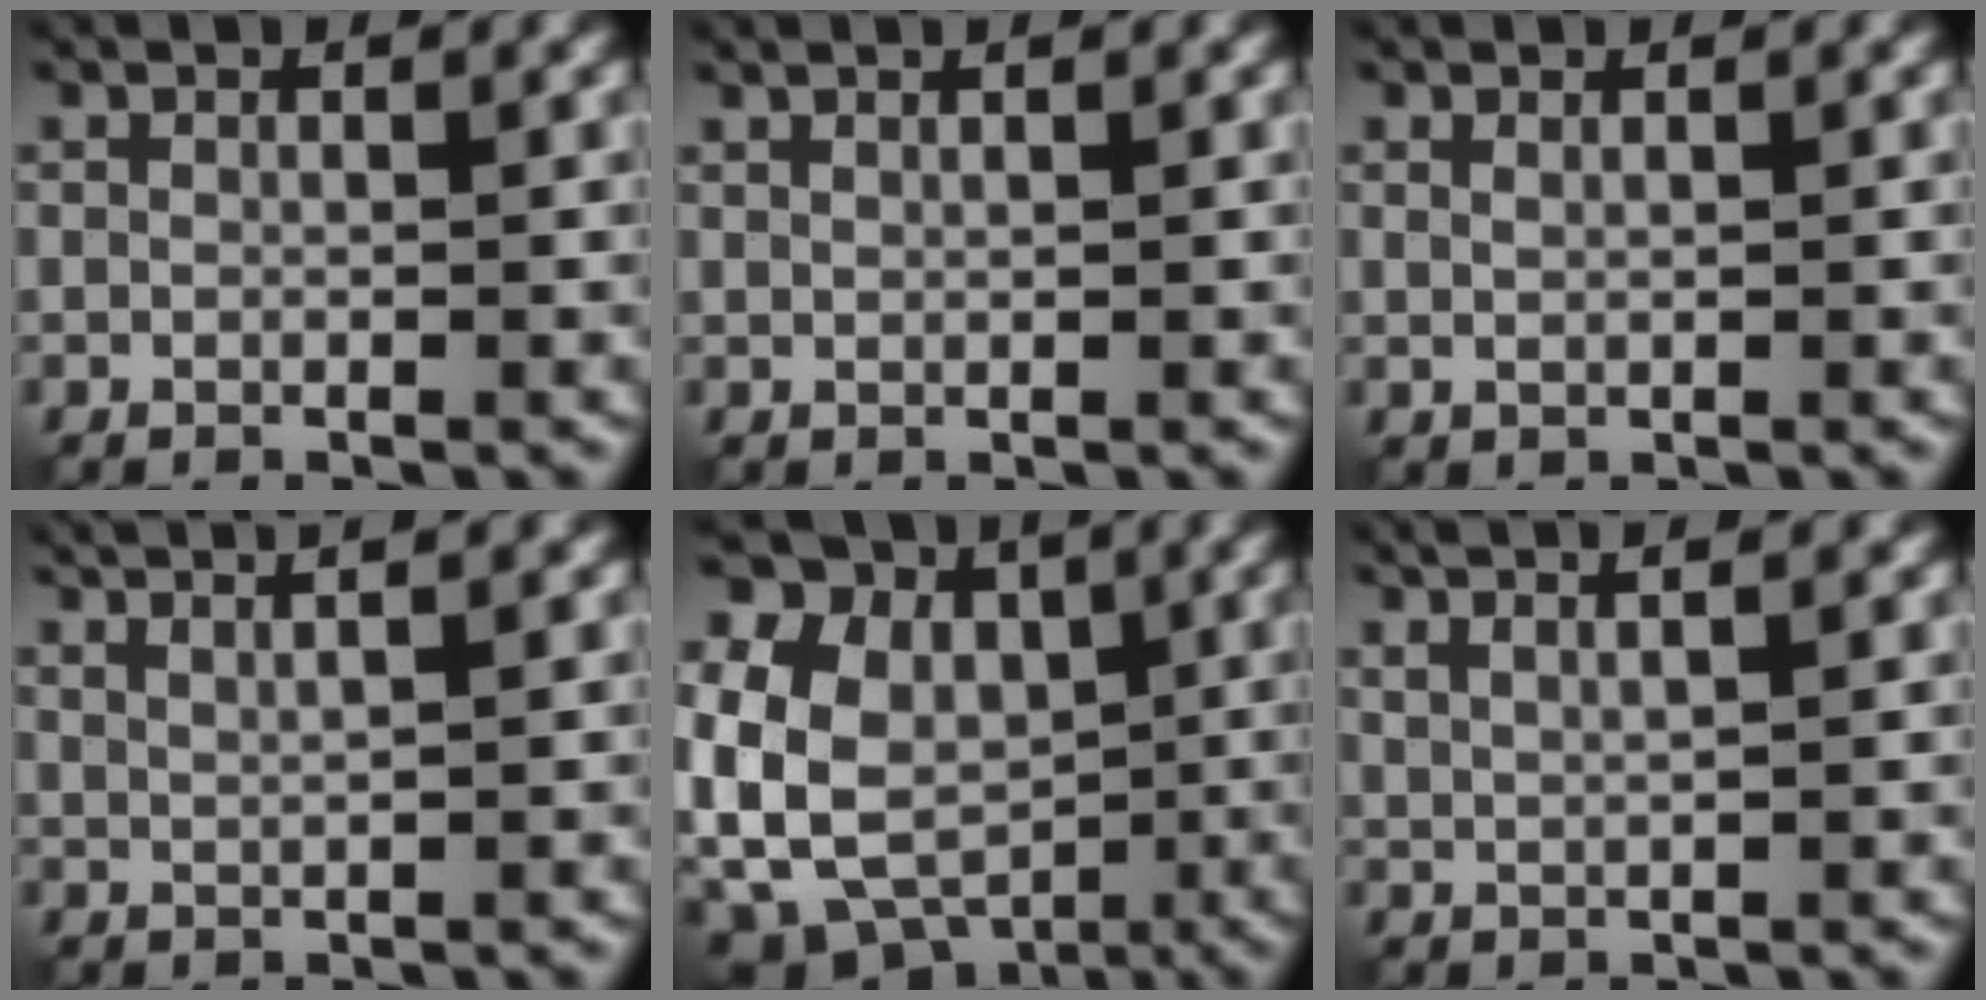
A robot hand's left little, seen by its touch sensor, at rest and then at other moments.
{"total": 1.1, "force": [0.8, 0.3, 0.7], "torque": [-0.007, 0.002, 0.004]}
{"total": 0.5, "force": [0.3, 0.1, 0.4], "torque": [-0.011, -0.004, 0.007]}
{"total": 4.2, "force": [3.1, 1.1, 2.6], "torque": [-0.028, 0.022, 0.023]}
{"total": 16.7, "force": [-0.6, 14.6, 8.1], "torque": [-0.217, 0.015, -0.030]}
{"total": 5.0, "force": [3.4, 1.6, 3.4], "torque": [-0.044, 0.029, 0.032]}